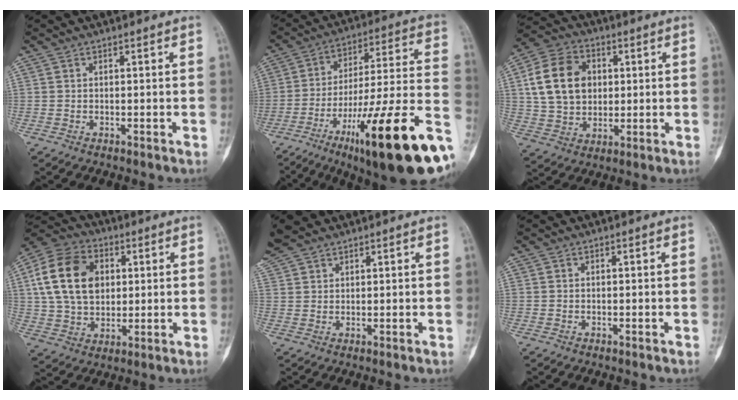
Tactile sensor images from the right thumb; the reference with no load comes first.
{"total": 28.8, "force": [-12.6, 5.4, 25.3], "torque": [-0.331, 0.048, -0.189]}
{"total": 15.0, "force": [2.9, 11.3, 9.4], "torque": [-0.146, 0.007, 0.052]}
{"total": 17.0, "force": [3.8, 12.2, 11.3], "torque": [-0.189, 0.006, 0.066]}
{"total": 5.9, "force": [4.7, 2.4, 2.6], "torque": [-0.058, 0.011, 0.101]}
{"total": 0.0}